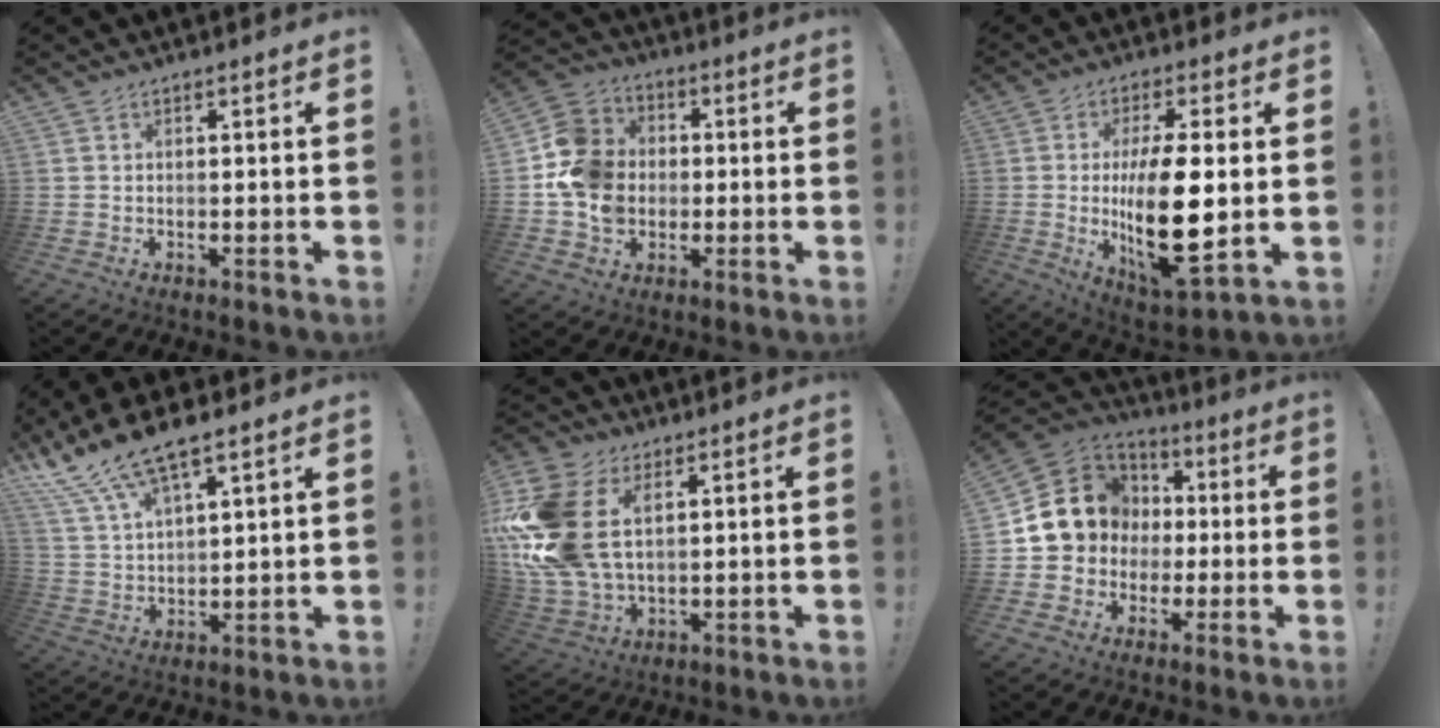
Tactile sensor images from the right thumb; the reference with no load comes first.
{"total": 13.6, "force": [-1.7, 11.9, 6.3], "torque": [-0.100, 0.024, -0.026]}
{"total": 19.4, "force": [-0.6, 7.0, 18.1], "torque": [-0.325, -0.023, -0.008]}
{"total": 13.7, "force": [10.8, 3.9, 7.4], "torque": [-0.153, -0.057, 0.195]}
{"total": 21.9, "force": [4.9, 14.7, 15.5], "torque": [-0.323, -0.013, 0.091]}
{"total": 13.8, "force": [2.0, 12.6, 5.3], "torque": [-0.069, 0.001, 0.063]}